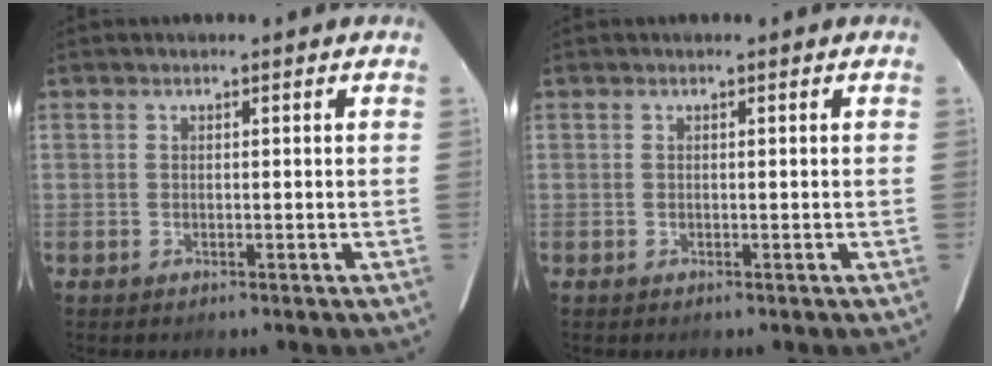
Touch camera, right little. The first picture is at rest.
{"total": 0.0}